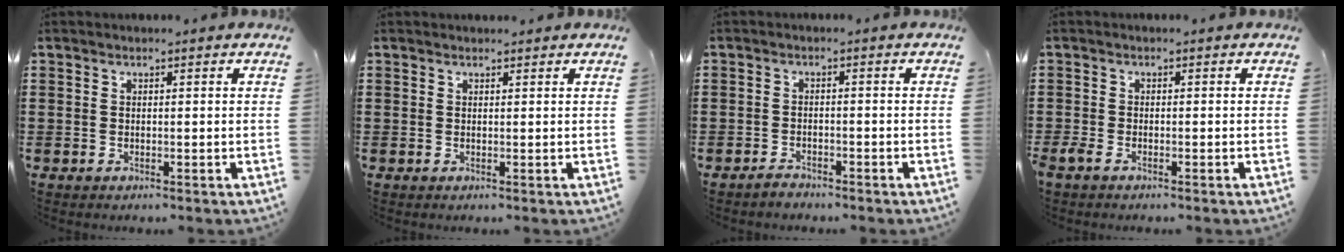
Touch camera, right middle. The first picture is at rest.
{"total": 0.5, "force": [0.5, 0.2, 0.0], "torque": [0.006, -0.003, 0.007]}
{"total": 1.4, "force": [-1.4, 0.3, 0.2], "torque": [-0.007, 0.002, -0.029]}
{"total": 1.2, "force": [-0.8, 0.4, 0.8], "torque": [-0.031, -0.008, -0.020]}